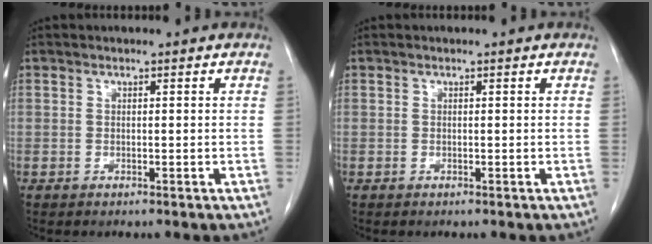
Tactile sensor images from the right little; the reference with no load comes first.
{"total": 0.0}